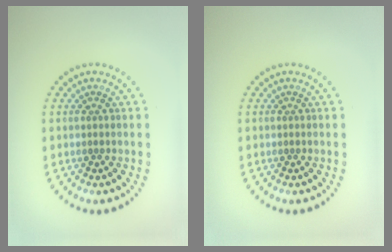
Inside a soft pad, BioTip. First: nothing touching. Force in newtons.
{"total": 0.0}